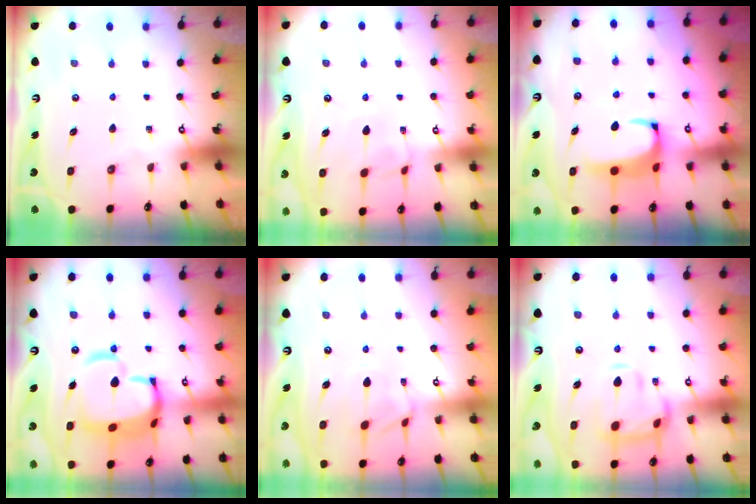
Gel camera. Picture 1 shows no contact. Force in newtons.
{"total": 3.0, "press": 3.0, "slide": 0.3}
{"total": 2.1, "press": 1.8, "slide": 0.9}
{"total": 13.3, "press": 13.2, "slide": 1.6}
{"total": 1.3, "press": 0.9, "slide": 0.9}
{"total": 5.5, "press": 5.3, "slide": 1.4}